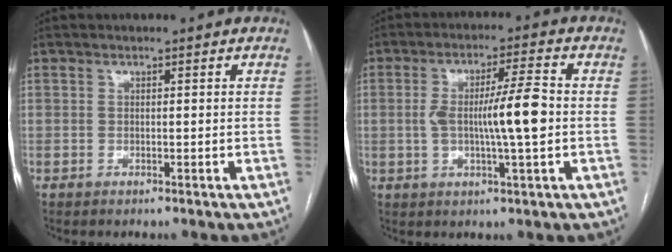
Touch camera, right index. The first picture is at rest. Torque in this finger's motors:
{"motor_torque": [0.37, -0.06, 0.27, 0.10]}